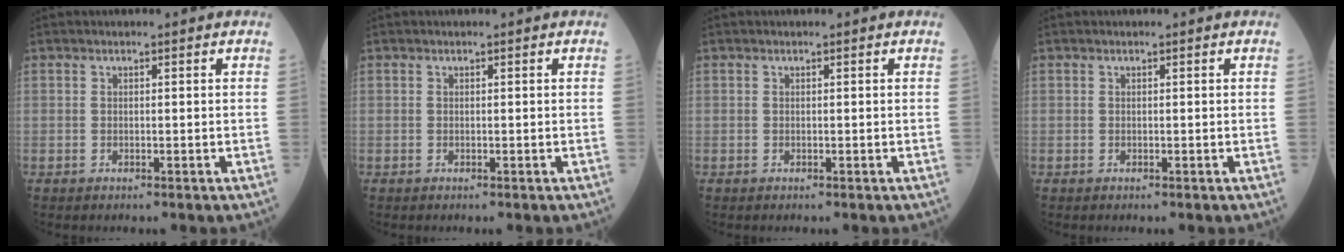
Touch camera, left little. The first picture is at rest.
{"total": 0.0}
{"total": 0.0}
{"total": 0.0}